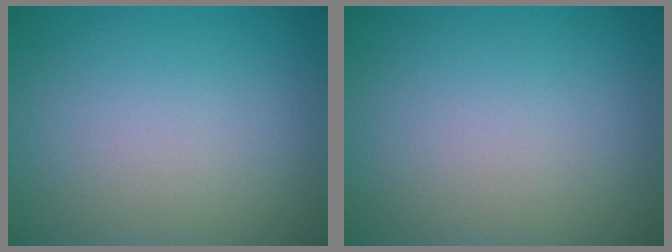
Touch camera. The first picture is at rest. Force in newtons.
{"total": 0.0}